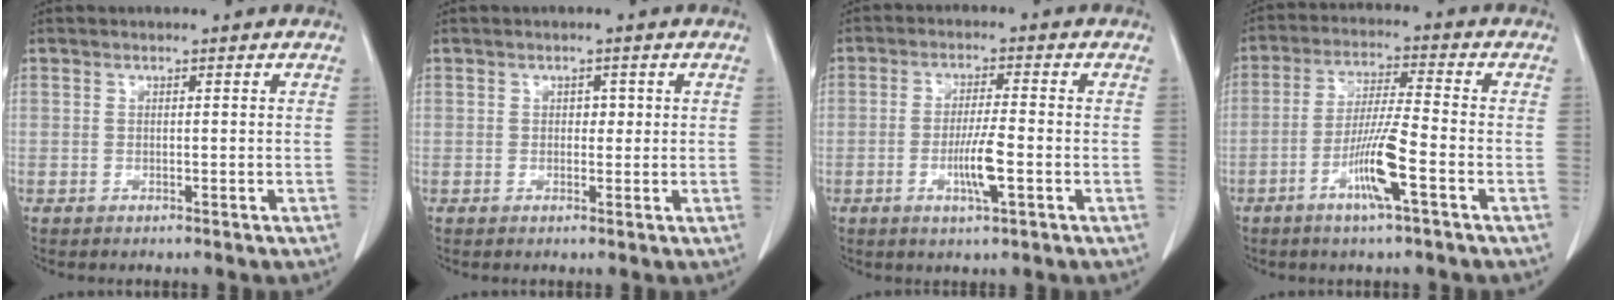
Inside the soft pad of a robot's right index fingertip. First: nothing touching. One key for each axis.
{"total": 1.4, "fx": 0.2, "fy": 1.0, "fz": 0.9, "tx": -0.008, "ty": 0.002, "tz": 0.001}
{"total": 5.5, "fx": -1.7, "fy": 0.3, "fz": 5.3, "tx": -0.101, "ty": -0.006, "tz": -0.029}
{"total": 8.3, "fx": -3.6, "fy": -0.2, "fz": 7.4, "tx": -0.146, "ty": -0.007, "tz": -0.069}